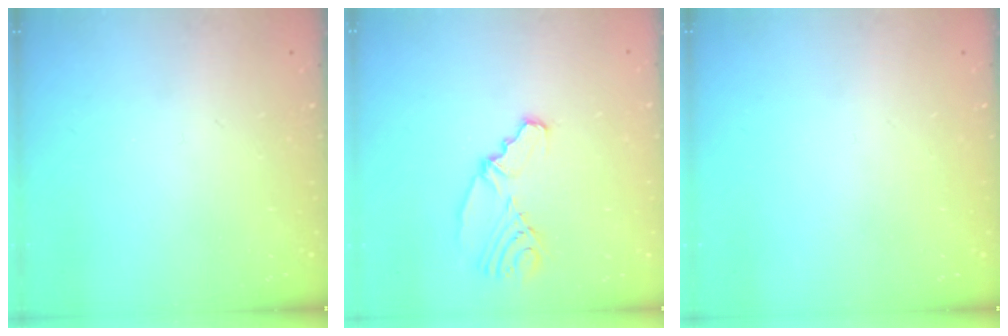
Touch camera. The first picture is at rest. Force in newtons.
{"total": 6.3, "press": 4.9, "slide": 4.0}
{"total": 0.0}